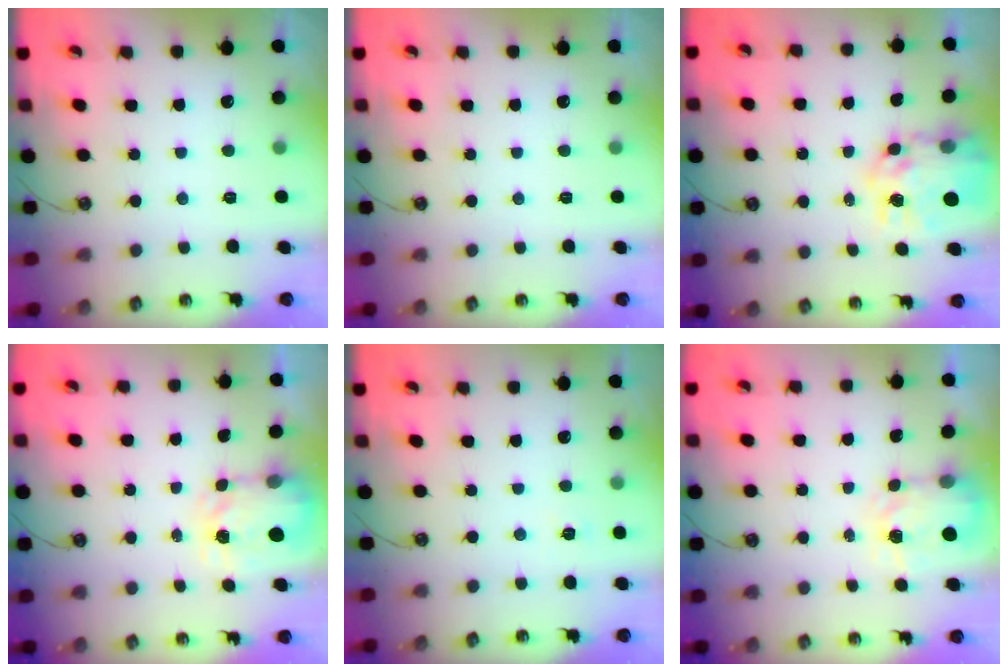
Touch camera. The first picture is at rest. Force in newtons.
{"total": 0.0}
{"total": 11.8, "press": 11.7, "slide": 1.0}
{"total": 3.9, "press": 3.9, "slide": 0.6}
{"total": 2.2, "press": 2.2, "slide": 0.3}
{"total": 3.9, "press": 3.8, "slide": 0.6}